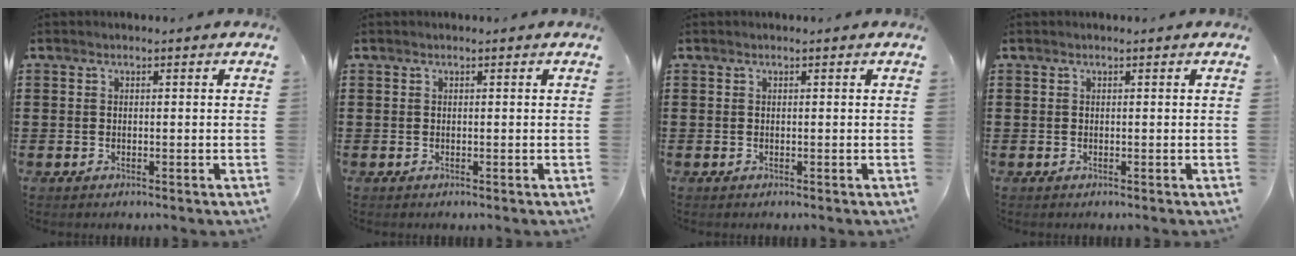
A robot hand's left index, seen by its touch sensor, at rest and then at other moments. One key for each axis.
{"total": 0.0}
{"total": 0.0}
{"total": 0.0}